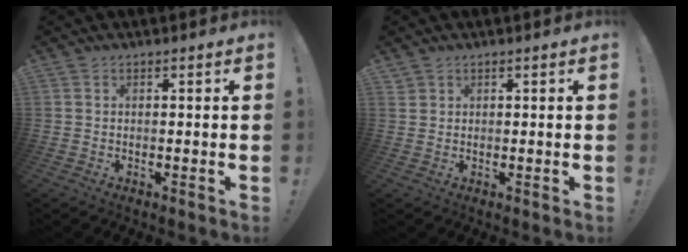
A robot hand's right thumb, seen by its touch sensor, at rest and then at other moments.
{"total": 1.2, "force": [0.9, 0.8, 0.2], "torque": [0.000, -0.005, 0.017]}